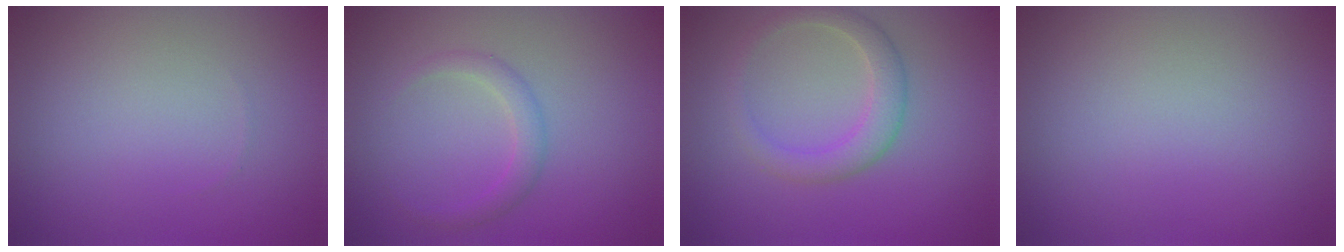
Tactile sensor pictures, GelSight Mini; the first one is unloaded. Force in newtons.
{"total": 1.8, "press": 1.8, "slide": 0.1}
{"total": 3.0, "press": 3.0, "slide": 0.1}
{"total": 0.0}